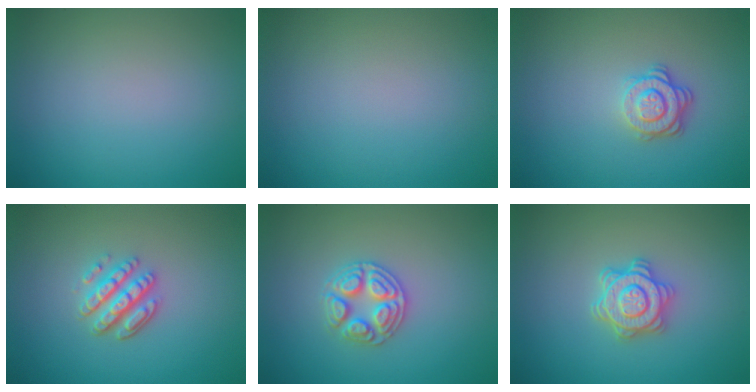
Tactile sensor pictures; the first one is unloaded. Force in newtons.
{"total": 0.0}
{"total": 3.0, "press": 2.6, "slide": 1.5}
{"total": 3.7, "press": 3.1, "slide": 2.0}
{"total": 3.2, "press": 3.1, "slide": 0.4}
{"total": 3.9, "press": 3.4, "slide": 1.9}